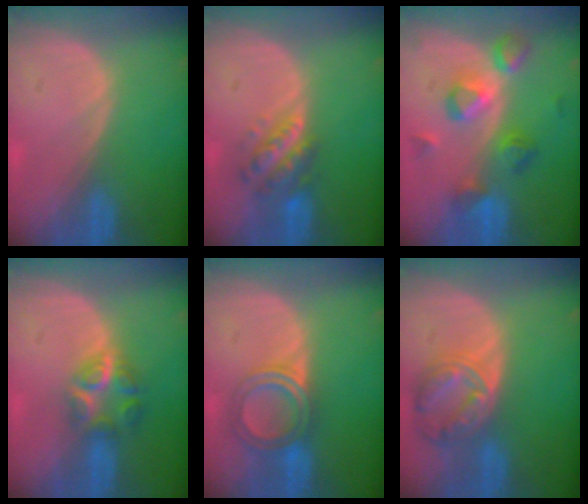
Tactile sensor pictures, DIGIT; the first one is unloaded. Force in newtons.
{"total": 5.8, "press": 5.4, "slide": 2.0}
{"total": 7.4, "press": 7.4, "slide": 0.8}
{"total": 6.0, "press": 5.5, "slide": 2.5}
{"total": 5.5, "press": 5.4, "slide": 0.6}
{"total": 8.2, "press": 7.1, "slide": 4.1}